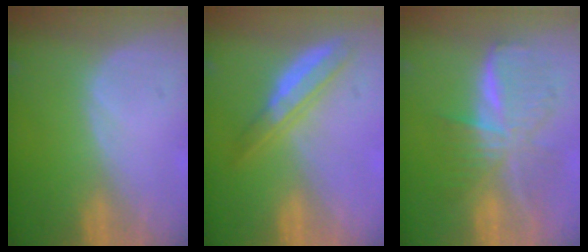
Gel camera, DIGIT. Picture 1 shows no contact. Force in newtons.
{"total": 5.4, "press": 5.3, "slide": 1.3}
{"total": 9.3, "press": 9.3, "slide": 0.7}